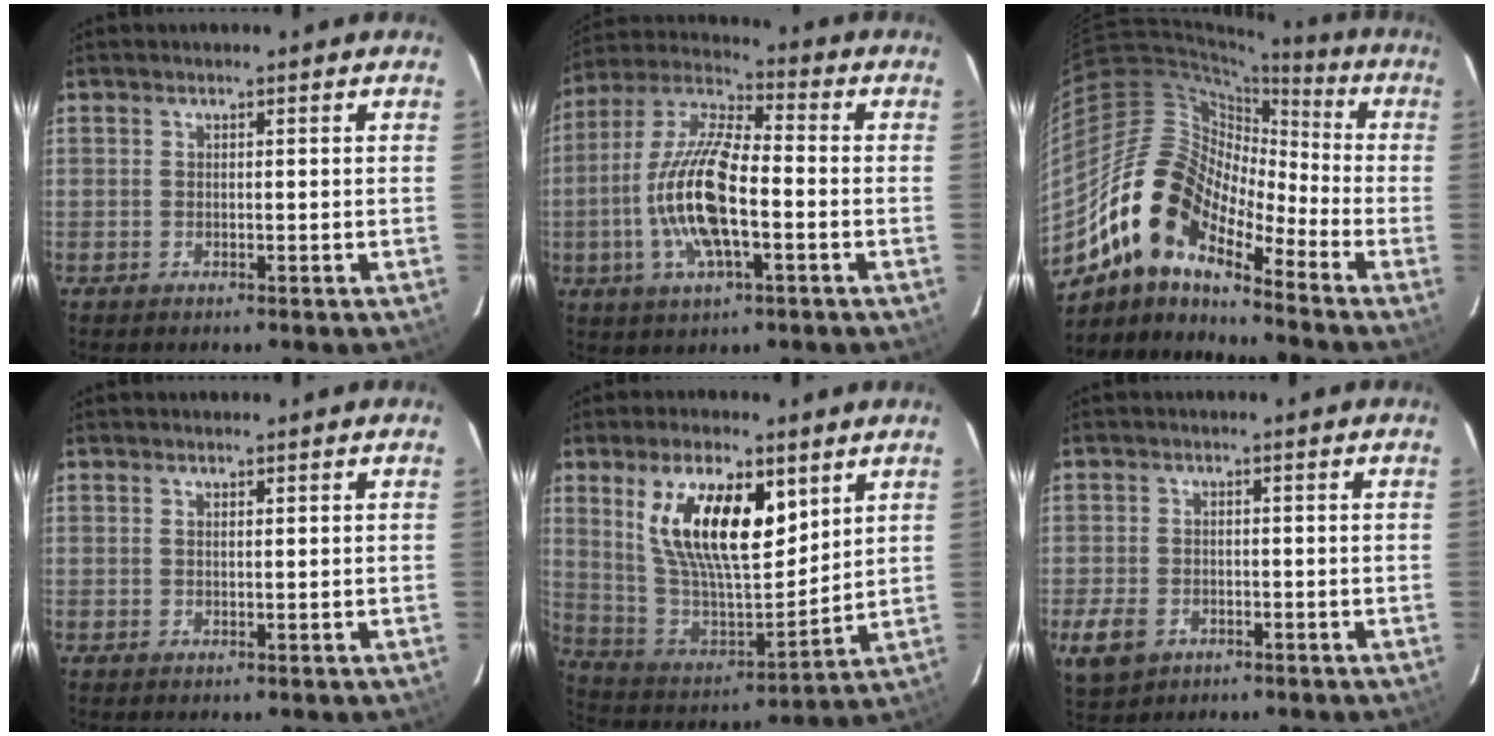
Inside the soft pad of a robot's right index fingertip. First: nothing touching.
{"total": 16.1, "force": [-3.6, 5.4, 14.7], "torque": [-0.299, -0.003, -0.076]}
{"total": 15.4, "force": [-10.8, 6.2, 9.1], "torque": [-0.151, 0.005, -0.222]}
{"total": 0.5, "force": [0.4, 0.1, 0.4], "torque": [-0.007, 0.001, 0.007]}
{"total": 18.9, "force": [8.4, 7.8, 15.0], "torque": [-0.279, 0.002, 0.165]}
{"total": 6.6, "force": [-2.8, 5.0, 3.3], "torque": [-0.087, -0.006, -0.044]}